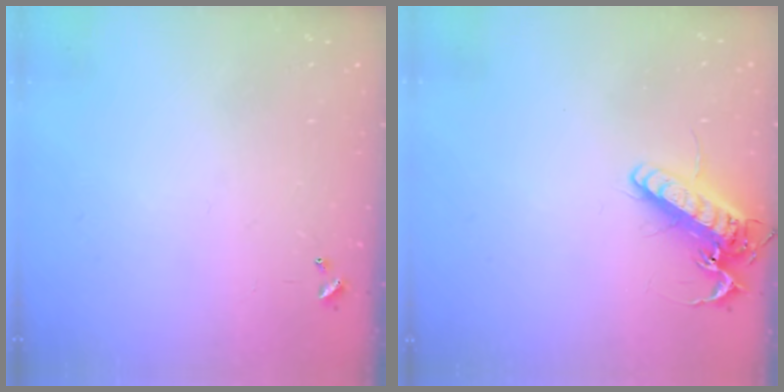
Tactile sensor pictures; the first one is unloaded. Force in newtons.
{"total": 15.7, "press": 15.5, "slide": 2.4}